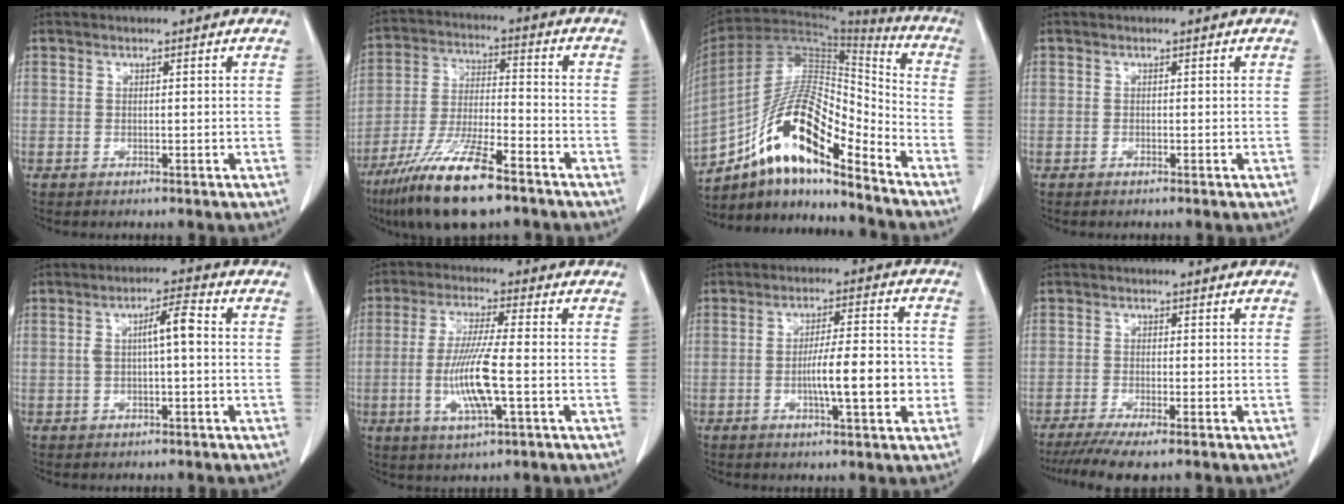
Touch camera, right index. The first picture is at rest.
{"total": 14.5, "force": [-9.8, 2.5, 10.4], "torque": [-0.209, -0.029, -0.179]}
{"total": 16.8, "force": [-11.1, 3.7, 12.0], "torque": [-0.220, 0.026, -0.193]}
{"total": 0.0}
{"total": 4.6, "force": [0.3, 0.7, 4.6], "torque": [-0.079, 0.013, 0.003]}
{"total": 9.8, "force": [-2.0, 0.6, 9.6], "torque": [-0.194, -0.011, -0.040]}
{"total": 9.2, "force": [-1.9, 1.5, 8.9], "torque": [-0.144, 0.011, -0.030]}
{"total": 6.9, "force": [-5.3, 0.6, 4.4], "torque": [-0.068, -0.016, -0.086]}